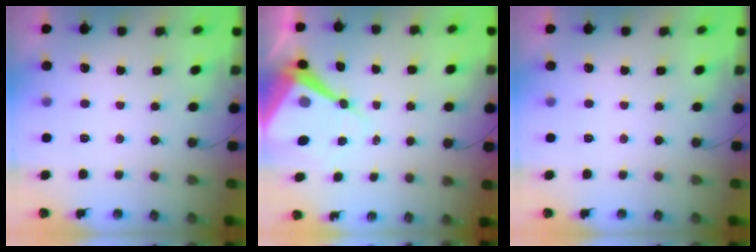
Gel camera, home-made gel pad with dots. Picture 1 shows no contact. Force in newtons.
{"total": 13.4, "press": 13.3, "slide": 1.4}
{"total": 0.0}